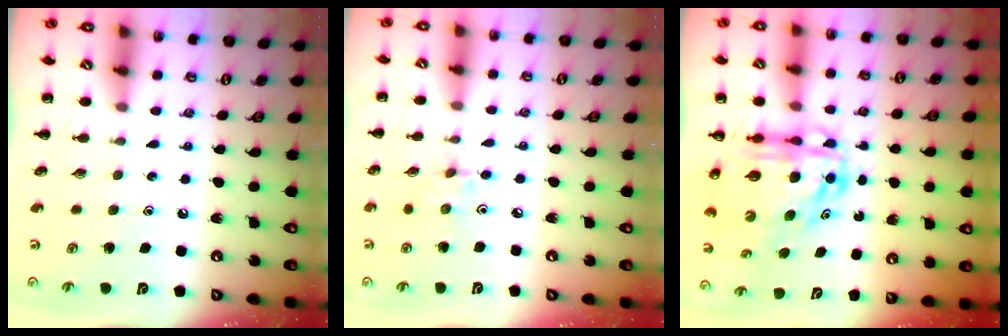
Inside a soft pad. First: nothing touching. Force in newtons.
{"total": 2.2, "press": 2.1, "slide": 0.6}
{"total": 11.3, "press": 10.9, "slide": 2.7}